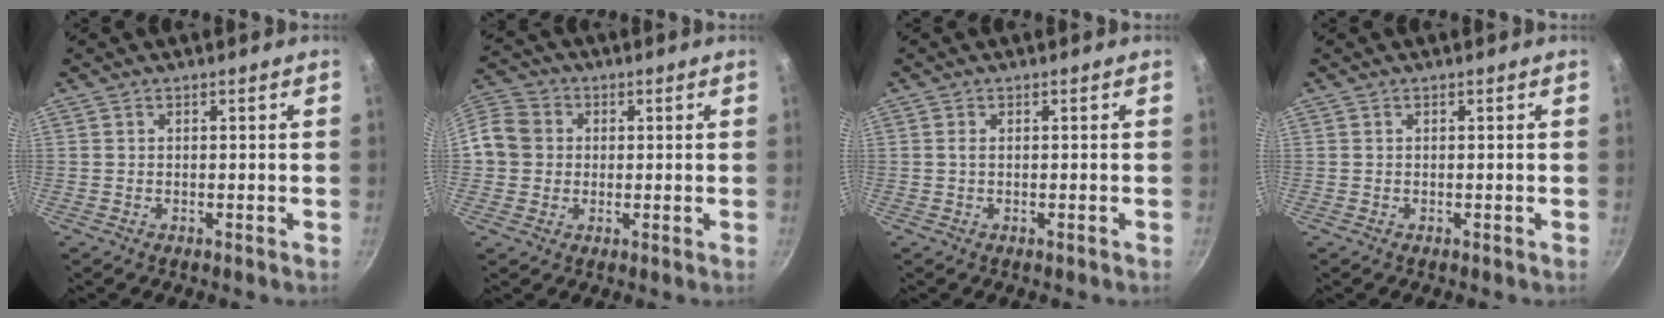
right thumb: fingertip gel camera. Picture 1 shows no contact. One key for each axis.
{"total": 9.7, "fx": 0.5, "fy": 8.9, "fz": 3.9, "tx": -0.053, "ty": 0.019, "tz": -0.007}
{"total": 1.1, "fx": -0.1, "fy": 0.3, "fz": 1.0, "tx": -0.025, "ty": 0.001, "tz": -0.004}
{"total": 0.0}